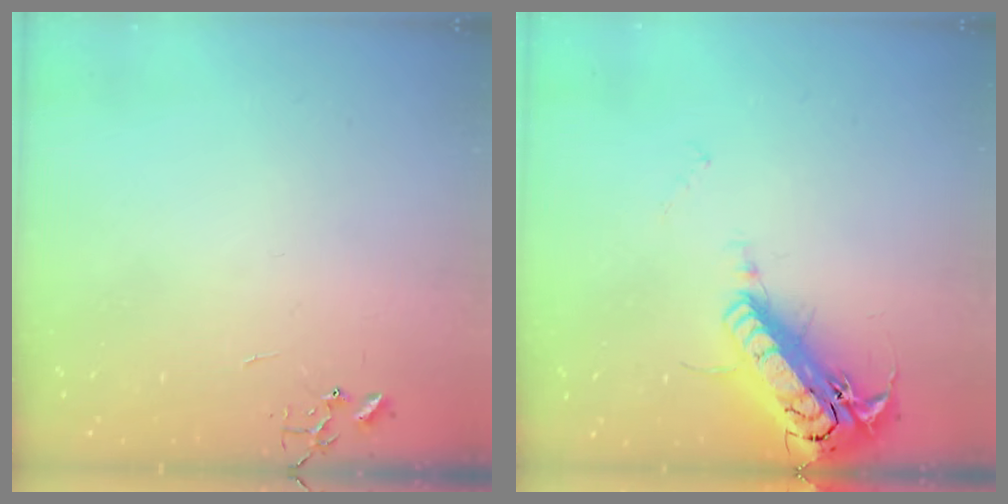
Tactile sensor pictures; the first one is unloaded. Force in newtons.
{"total": 21.3, "press": 20.9, "slide": 4.0}